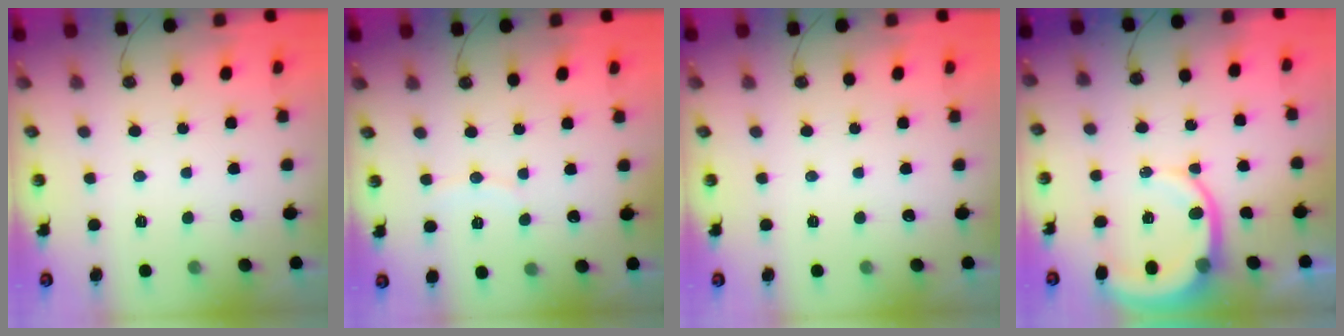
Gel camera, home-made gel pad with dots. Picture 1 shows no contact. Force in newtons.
{"total": 3.5, "press": 3.5, "slide": 0.4}
{"total": 0.0}
{"total": 8.2, "press": 8.2, "slide": 0.9}